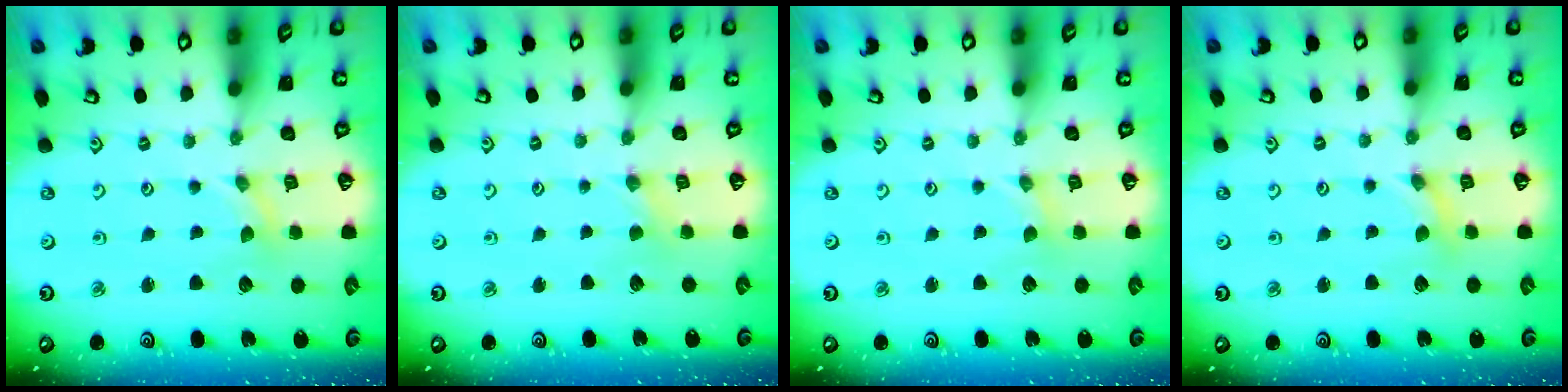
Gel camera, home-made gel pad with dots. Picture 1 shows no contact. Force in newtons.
{"total": 1.8, "press": 1.8, "slide": 0.2}
{"total": 0.0}
{"total": 0.8, "press": 0.8, "slide": 0.1}